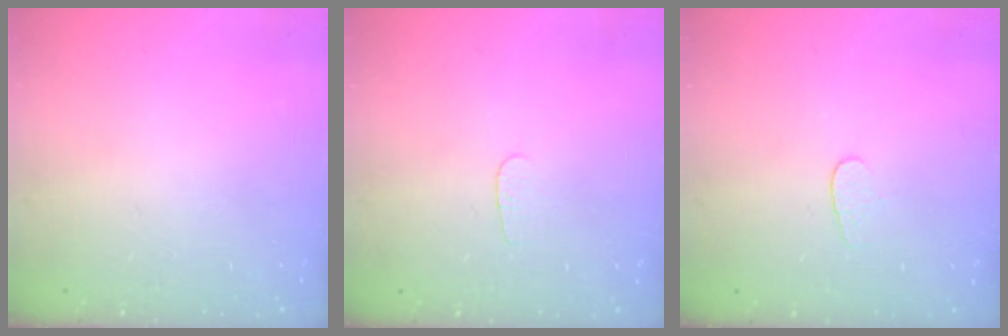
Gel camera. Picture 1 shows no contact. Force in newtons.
{"total": 2.8, "press": 2.8, "slide": 0.3}
{"total": 3.9, "press": 3.9, "slide": 0.4}